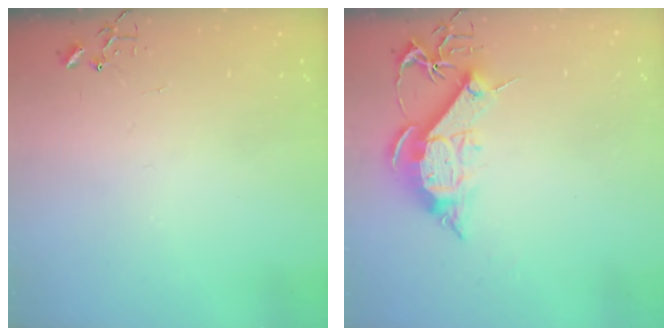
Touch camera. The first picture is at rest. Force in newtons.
{"total": 11.4, "press": 11.3, "slide": 1.1}